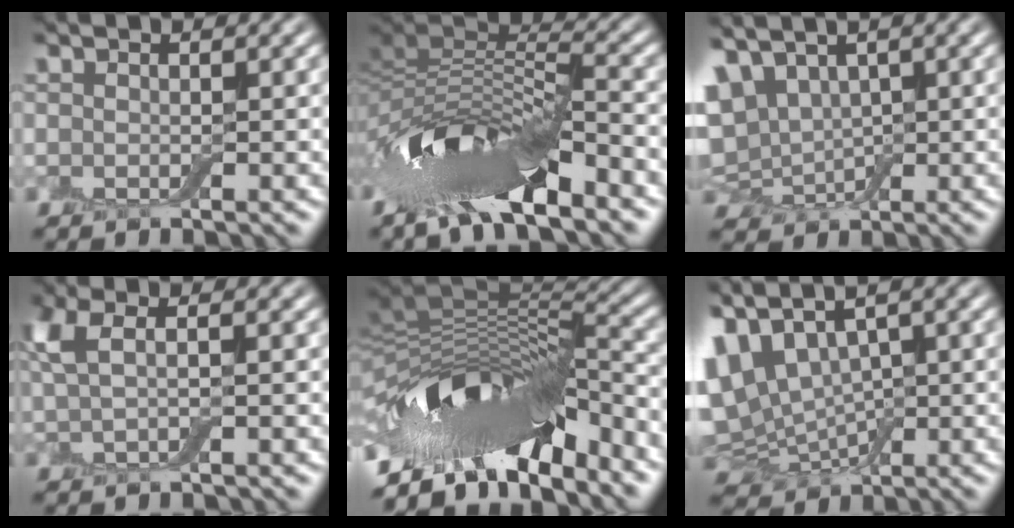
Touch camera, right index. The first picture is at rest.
{"total": 11.2, "force": [-5.4, 4.2, 8.9], "torque": [-0.158, 0.006, -0.103]}
{"total": 6.3, "force": [1.9, 4.4, 4.1], "torque": [-0.105, 0.002, 0.037]}
{"total": 2.7, "force": [0.6, 1.2, 2.4], "torque": [-0.056, 0.007, 0.013]}
{"total": 13.4, "force": [-7.8, 5.2, 9.6], "torque": [-0.160, 0.015, -0.121]}
{"total": 8.7, "force": [3.0, 5.3, 6.3], "torque": [-0.151, 0.005, 0.059]}